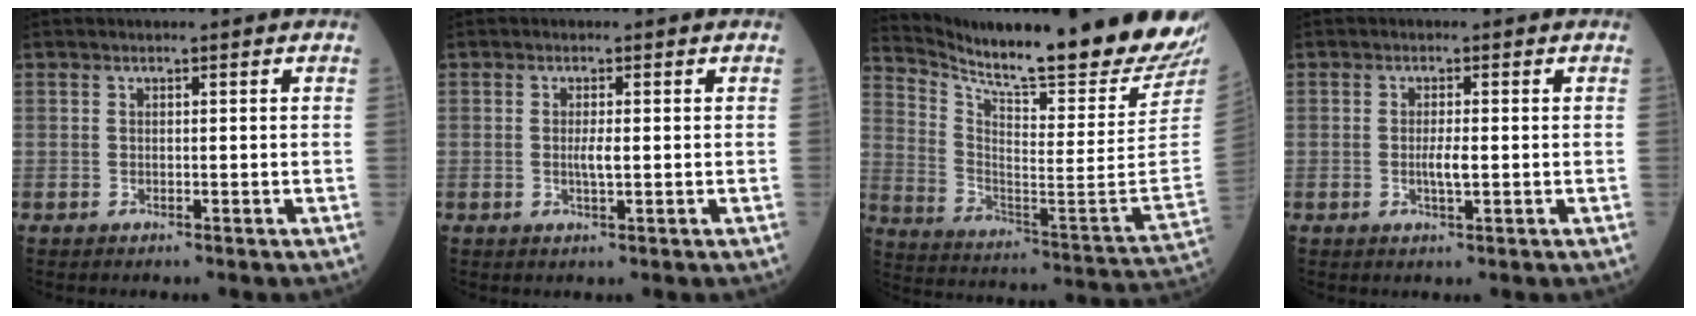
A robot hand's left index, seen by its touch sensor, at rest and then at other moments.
{"total": 1.9, "force": [-0.3, 0.2, 1.8], "torque": [-0.039, -0.005, -0.003]}
{"total": 25.6, "force": [22.9, -0.2, 11.6], "torque": [-0.207, -0.116, 0.328]}
{"total": 2.3, "force": [-0.5, 0.4, 2.3], "torque": [-0.046, -0.004, -0.007]}